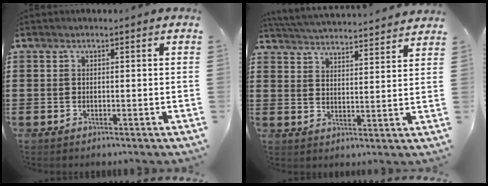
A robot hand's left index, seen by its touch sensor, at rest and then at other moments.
{"total": 4.4, "force": [4.3, -0.5, 0.2], "torque": [-0.023, -0.033, 0.073]}